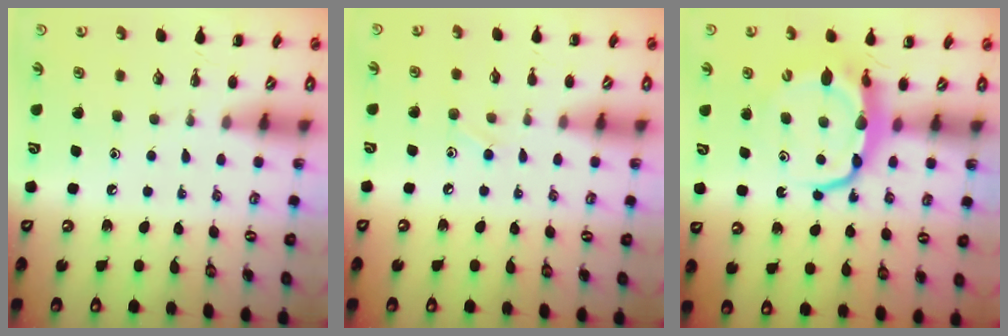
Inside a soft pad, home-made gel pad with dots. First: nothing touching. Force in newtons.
{"total": 5.8, "press": 5.4, "slide": 1.9}
{"total": 8.1, "press": 8.0, "slide": 1.2}